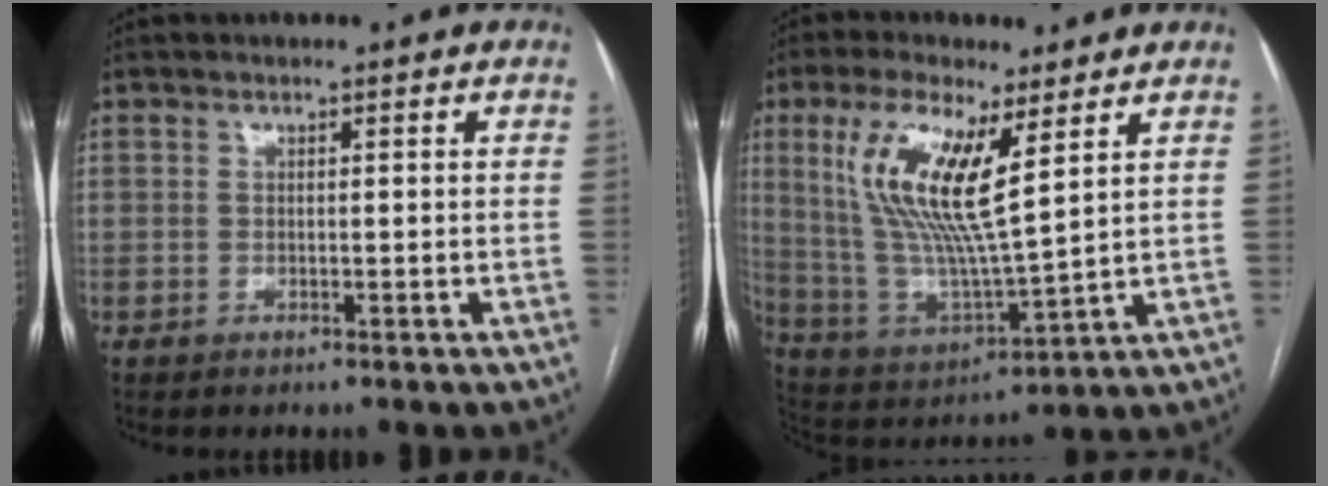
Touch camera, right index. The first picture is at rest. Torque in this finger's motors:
{"motor_torque": [1.18, -0.01, 1.05, 0.21]}